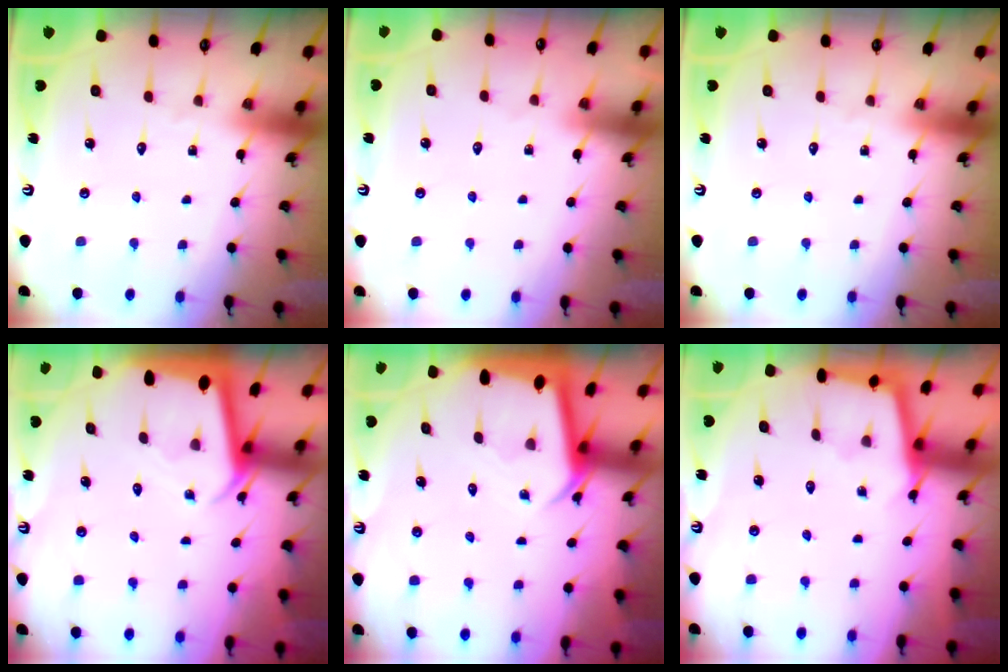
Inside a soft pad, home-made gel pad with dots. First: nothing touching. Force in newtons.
{"total": 1.6, "press": 1.5, "slide": 0.3}
{"total": 0.0}
{"total": 2.1, "press": 2.1, "slide": 0.2}
{"total": 2.8, "press": 2.7, "slide": 0.3}
{"total": 3.8, "press": 3.8, "slide": 0.2}